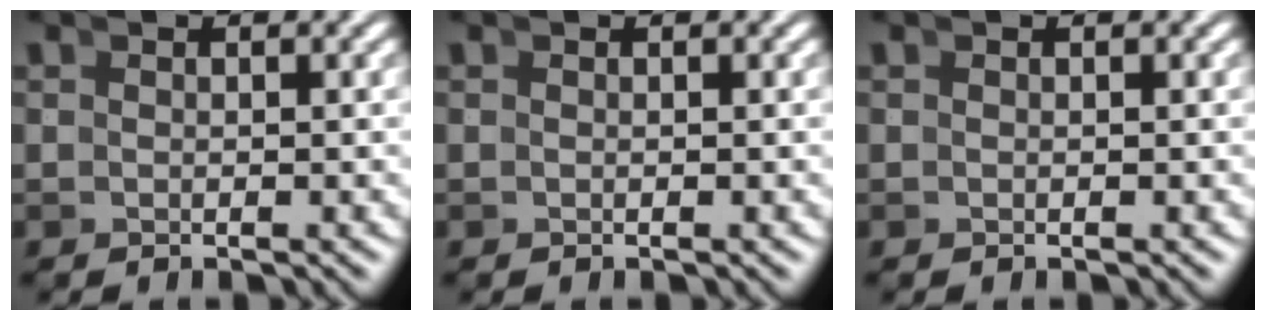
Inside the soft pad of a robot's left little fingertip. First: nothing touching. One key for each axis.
{"total": 0.0}
{"total": 0.0}